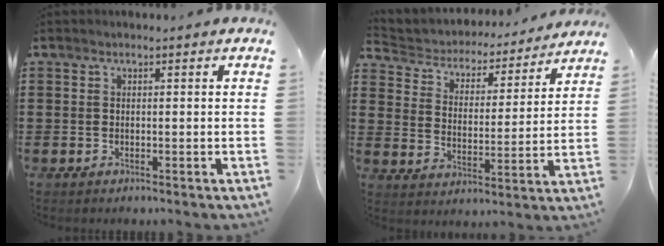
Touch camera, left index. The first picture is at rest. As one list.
[{"total": 3.9, "force": [3.8, 0.9, 0.2], "torque": [-0.030, -0.033, 0.058]}]